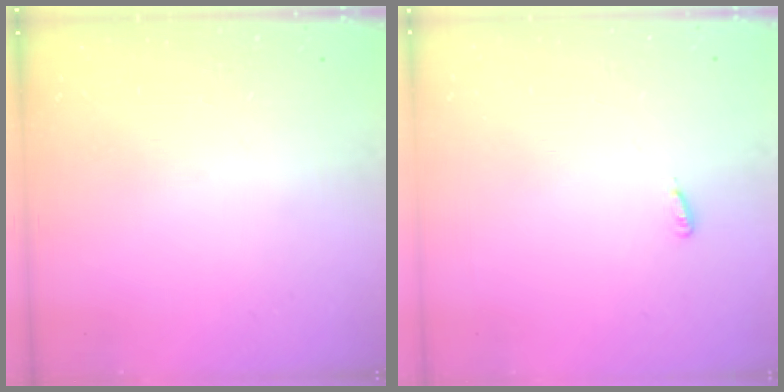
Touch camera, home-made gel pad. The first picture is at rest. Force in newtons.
{"total": 2.7, "press": 2.6, "slide": 0.9}